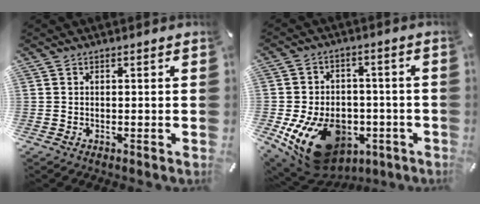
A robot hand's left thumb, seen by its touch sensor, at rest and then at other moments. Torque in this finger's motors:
{"motor_torque": [2.02, 2.99, 1.22, 1.00, 0.30]}